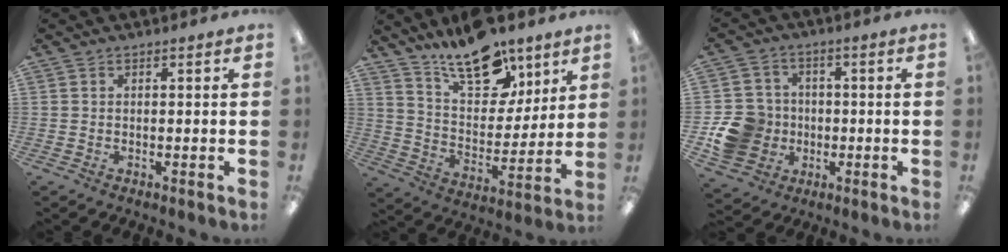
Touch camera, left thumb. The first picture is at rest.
{"total": 19.2, "force": [13.4, 9.7, 9.8], "torque": [-0.151, -0.078, 0.233]}
{"total": 11.6, "force": [-2.6, 10.7, 3.7], "torque": [-0.072, 0.028, -0.035]}